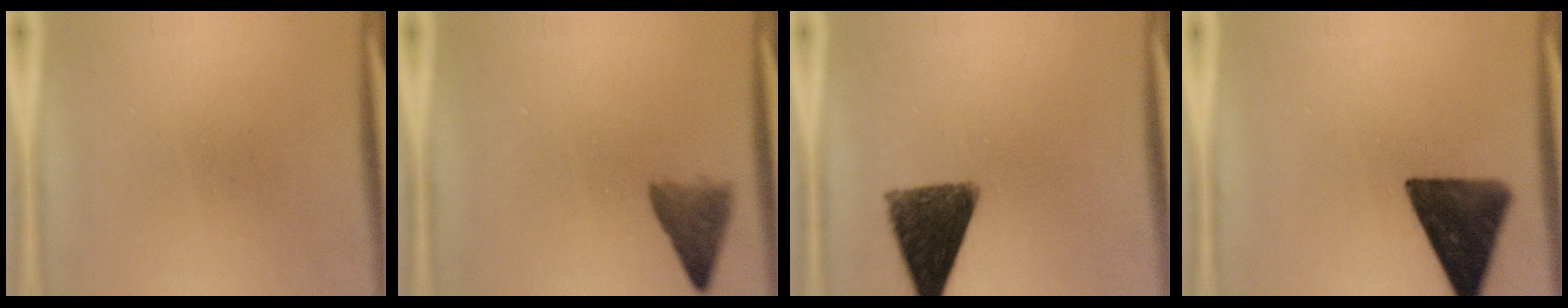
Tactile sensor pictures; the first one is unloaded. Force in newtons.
{"total": 4.2}
{"total": 11.5}
{"total": 12.6}